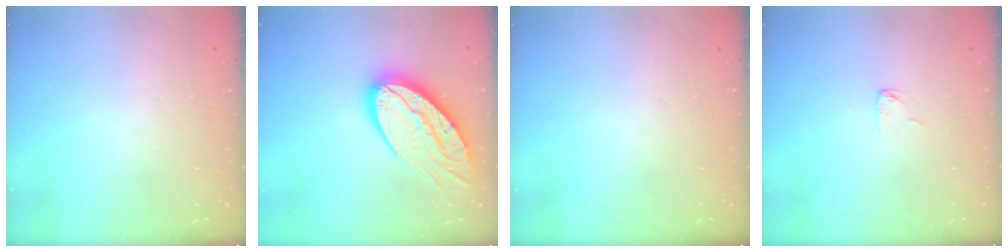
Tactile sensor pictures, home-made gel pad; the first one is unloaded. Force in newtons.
{"total": 19.1, "press": 19.1, "slide": 1.4}
{"total": 0.0}
{"total": 3.0, "press": 3.0, "slide": 0.3}